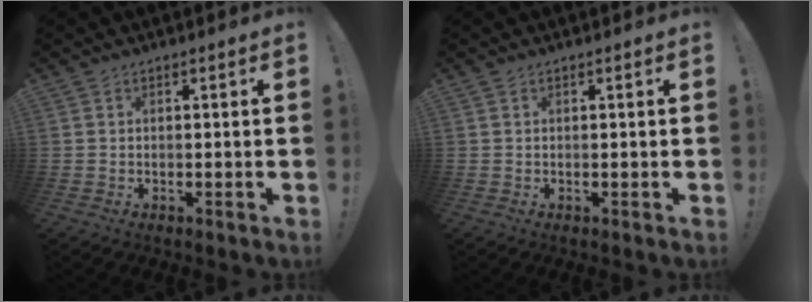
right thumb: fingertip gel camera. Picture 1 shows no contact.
{"total": 0.0}